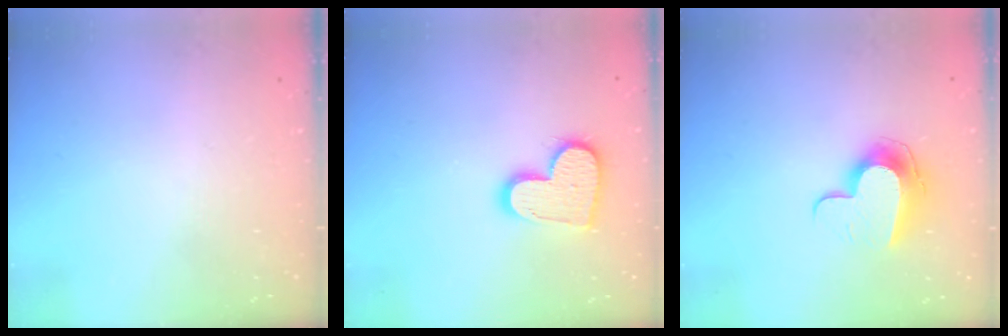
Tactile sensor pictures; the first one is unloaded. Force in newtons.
{"total": 14.8, "press": 14.8, "slide": 1.1}
{"total": 11.4, "press": 11.4, "slide": 0.4}